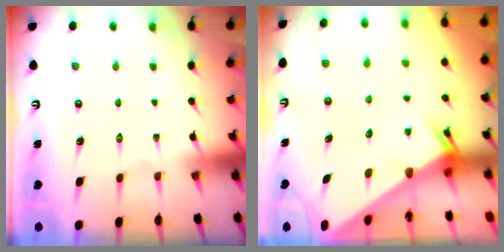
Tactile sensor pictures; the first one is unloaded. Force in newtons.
{"total": 2.0, "press": 2.0, "slide": 0.0}